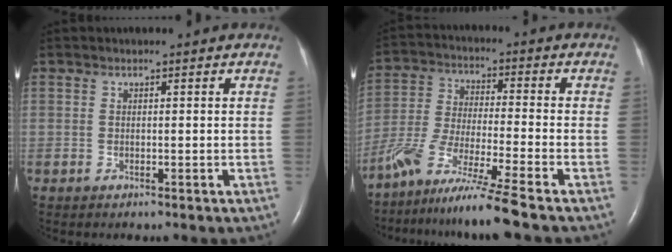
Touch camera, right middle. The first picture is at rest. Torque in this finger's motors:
{"motor_torque": [1.07, -1.08, 0.18, 0.09]}